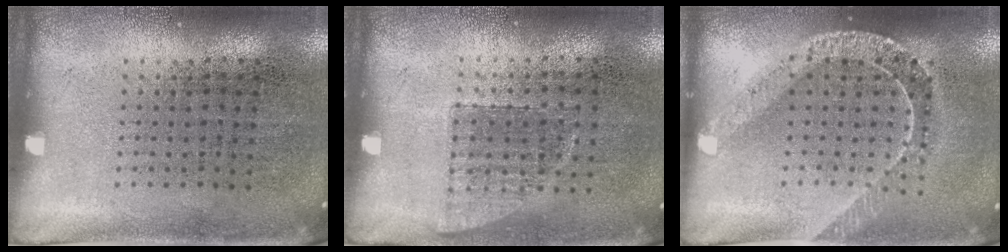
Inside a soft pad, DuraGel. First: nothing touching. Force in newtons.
{"total": 0.7, "press": 0.6, "slide": 0.2}
{"total": 1.8, "press": 1.5, "slide": 0.9}